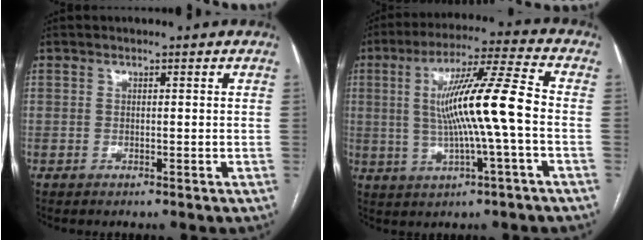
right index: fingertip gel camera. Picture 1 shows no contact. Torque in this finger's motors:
{"motor_torque": [0.99, -0.07, 0.47, 0.21]}